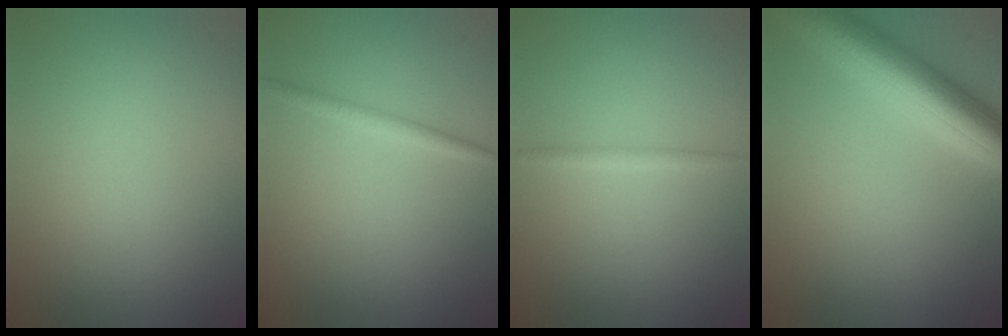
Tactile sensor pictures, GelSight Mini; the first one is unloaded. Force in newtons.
{"total": 1.3, "press": 1.3, "slide": 0.1}
{"total": 0.9, "press": 0.9, "slide": 0.0}
{"total": 7.7, "press": 7.7, "slide": 0.3}